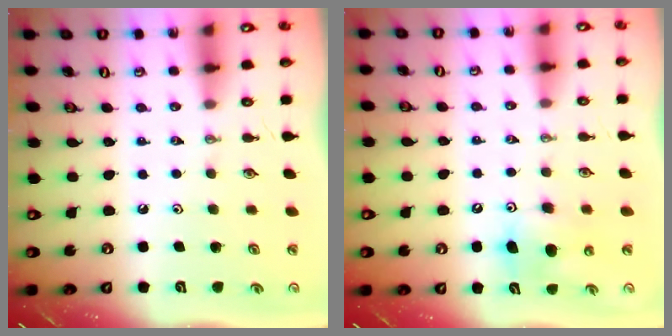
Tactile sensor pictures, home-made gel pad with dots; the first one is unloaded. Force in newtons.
{"total": 8.7, "press": 8.7, "slide": 1.1}